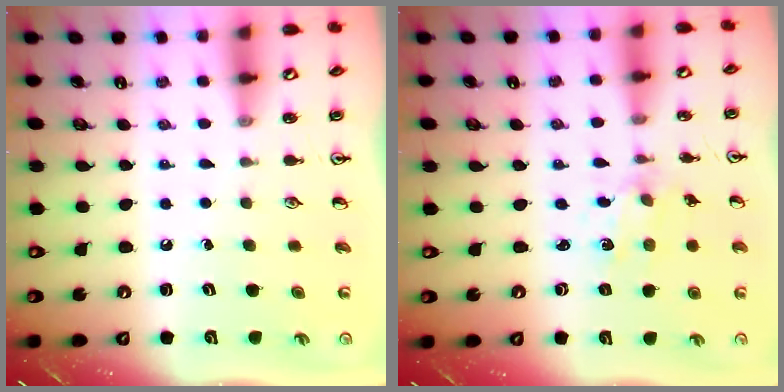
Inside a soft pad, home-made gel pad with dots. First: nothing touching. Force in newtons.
{"total": 1.1, "press": 1.1, "slide": 0.3}